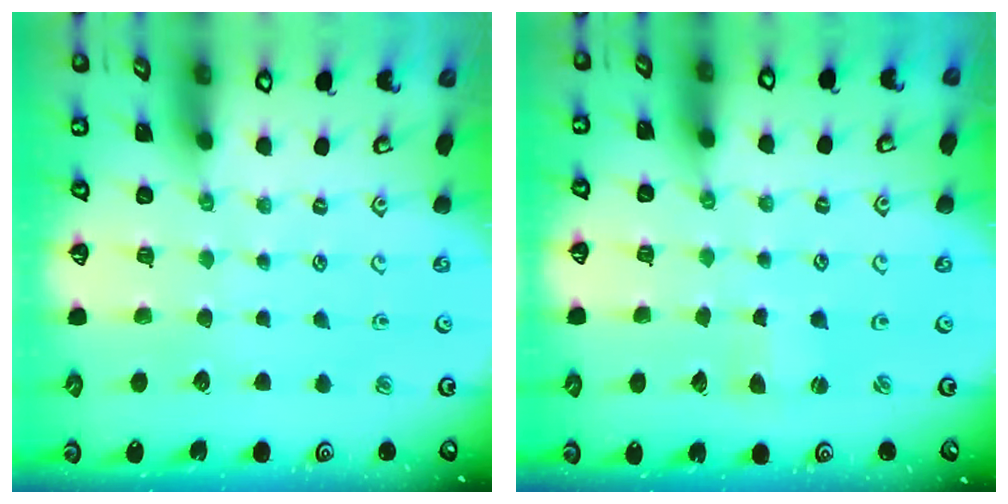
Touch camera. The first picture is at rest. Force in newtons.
{"total": 1.8, "press": 1.8, "slide": 0.3}